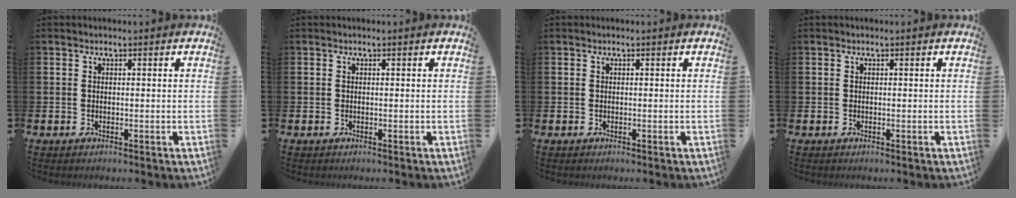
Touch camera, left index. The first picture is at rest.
{"total": 0.0}
{"total": 0.0}
{"total": 0.0}